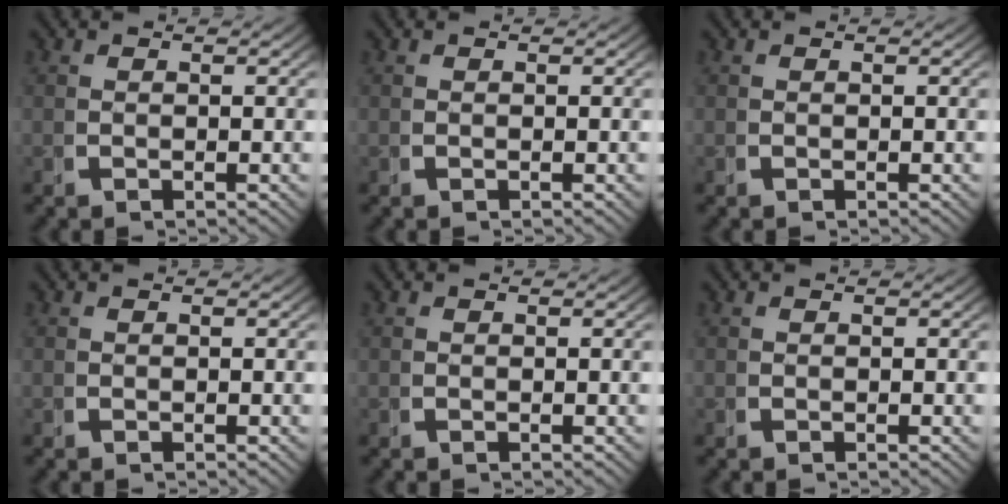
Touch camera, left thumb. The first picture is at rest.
{"total": 0.0}
{"total": 0.0}
{"total": 0.0}
{"total": 0.0}
{"total": 0.0}